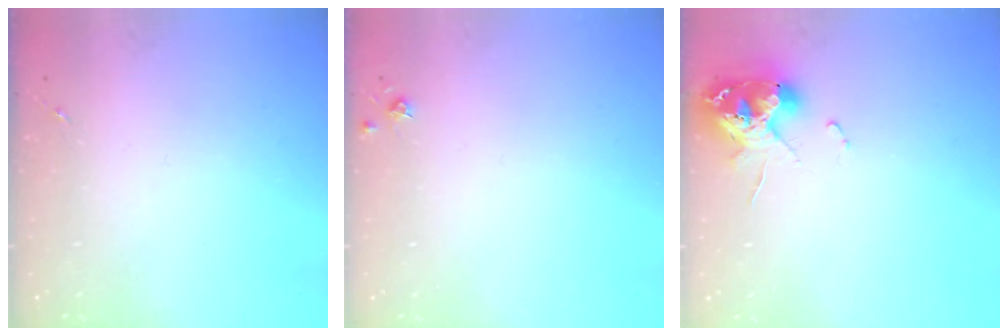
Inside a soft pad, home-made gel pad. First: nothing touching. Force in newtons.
{"total": 3.8, "press": 3.8, "slide": 0.5}
{"total": 11.1, "press": 11.0, "slide": 1.2}